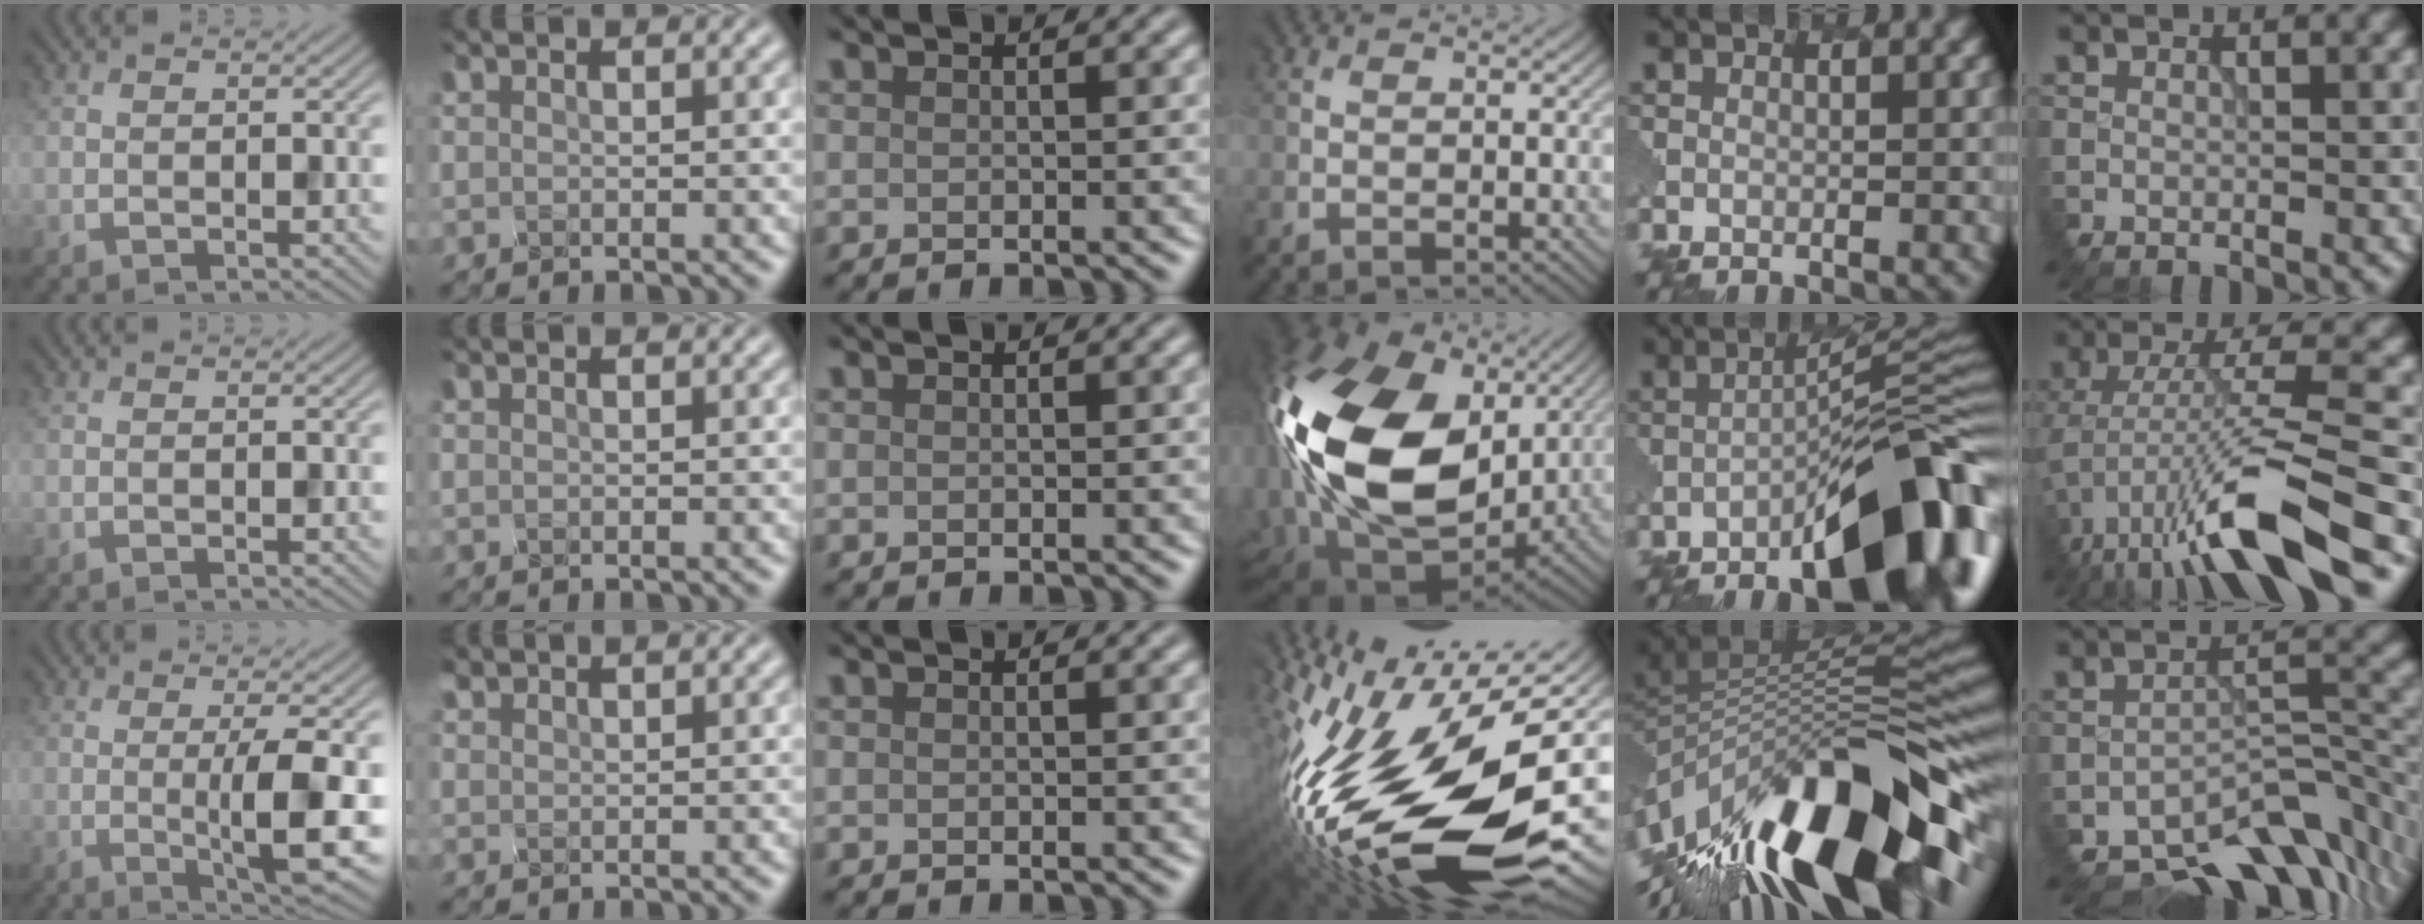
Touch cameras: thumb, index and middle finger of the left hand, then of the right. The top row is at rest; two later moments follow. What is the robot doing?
{"motion": "disassemble", "object": "battery cover"}